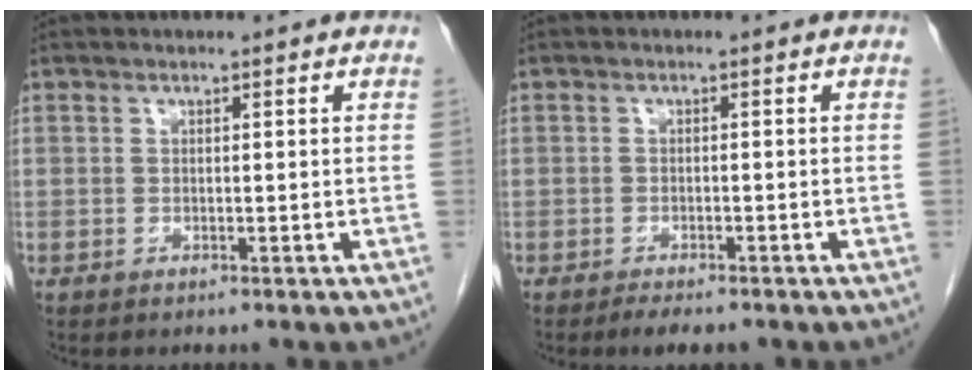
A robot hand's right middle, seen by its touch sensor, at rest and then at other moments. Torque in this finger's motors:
{"motor_torque": [0.45, -0.23, -0.05, -0.01]}